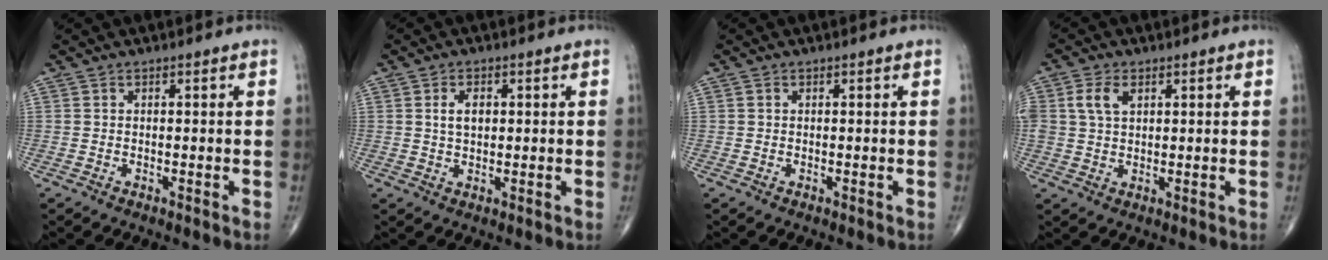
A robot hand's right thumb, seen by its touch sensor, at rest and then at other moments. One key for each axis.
{"total": 3.6, "fx": 0.9, "fy": 2.2, "fz": 2.8, "tx": -0.046, "ty": 0.000, "tz": 0.018}
{"total": 0.0}
{"total": 5.0, "fx": 1.8, "fy": 3.2, "fz": 3.5, "tx": -0.069, "ty": 0.003, "tz": 0.036}